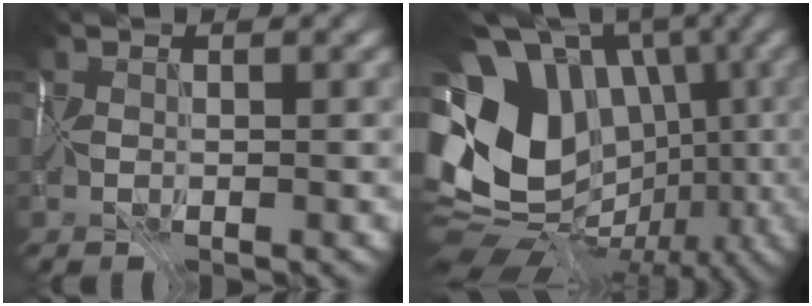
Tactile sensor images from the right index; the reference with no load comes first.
{"total": 17.1, "force": [2.1, 13.3, 10.6], "torque": [-0.176, 0.029, 0.060]}